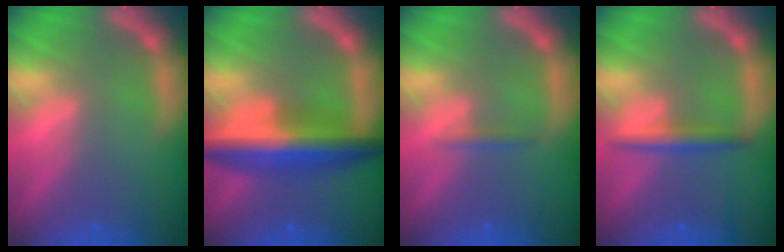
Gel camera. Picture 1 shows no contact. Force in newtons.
{"total": 8.0}
{"total": 0.9}
{"total": 2.4}